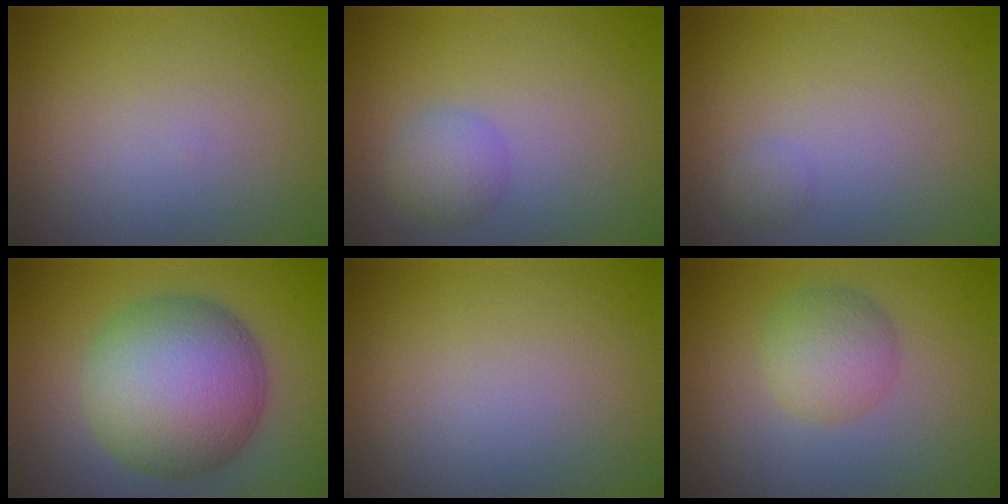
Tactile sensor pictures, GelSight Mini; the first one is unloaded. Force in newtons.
{"total": 2.1, "press": 2.1, "slide": 0.1}
{"total": 0.7, "press": 0.7, "slide": 0.0}
{"total": 11.1, "press": 11.1, "slide": 0.3}
{"total": 0.0}
{"total": 3.6, "press": 3.6, "slide": 0.1}